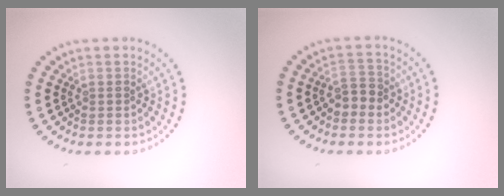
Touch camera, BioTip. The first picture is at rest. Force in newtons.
{"total": 2.1, "press": 2.0, "slide": 0.5}